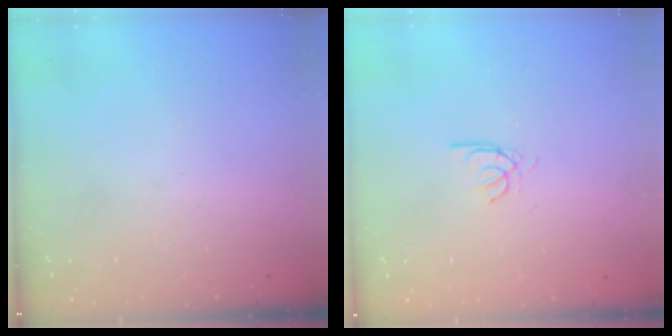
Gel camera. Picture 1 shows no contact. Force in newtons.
{"total": 2.6, "press": 2.6, "slide": 0.3}